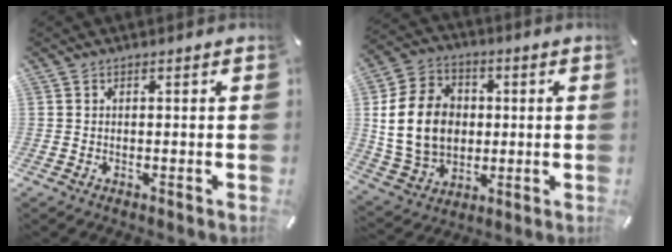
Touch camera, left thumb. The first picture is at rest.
{"total": 15.4, "force": [0.6, 12.6, 8.9], "torque": [-0.197, 0.013, 0.013]}